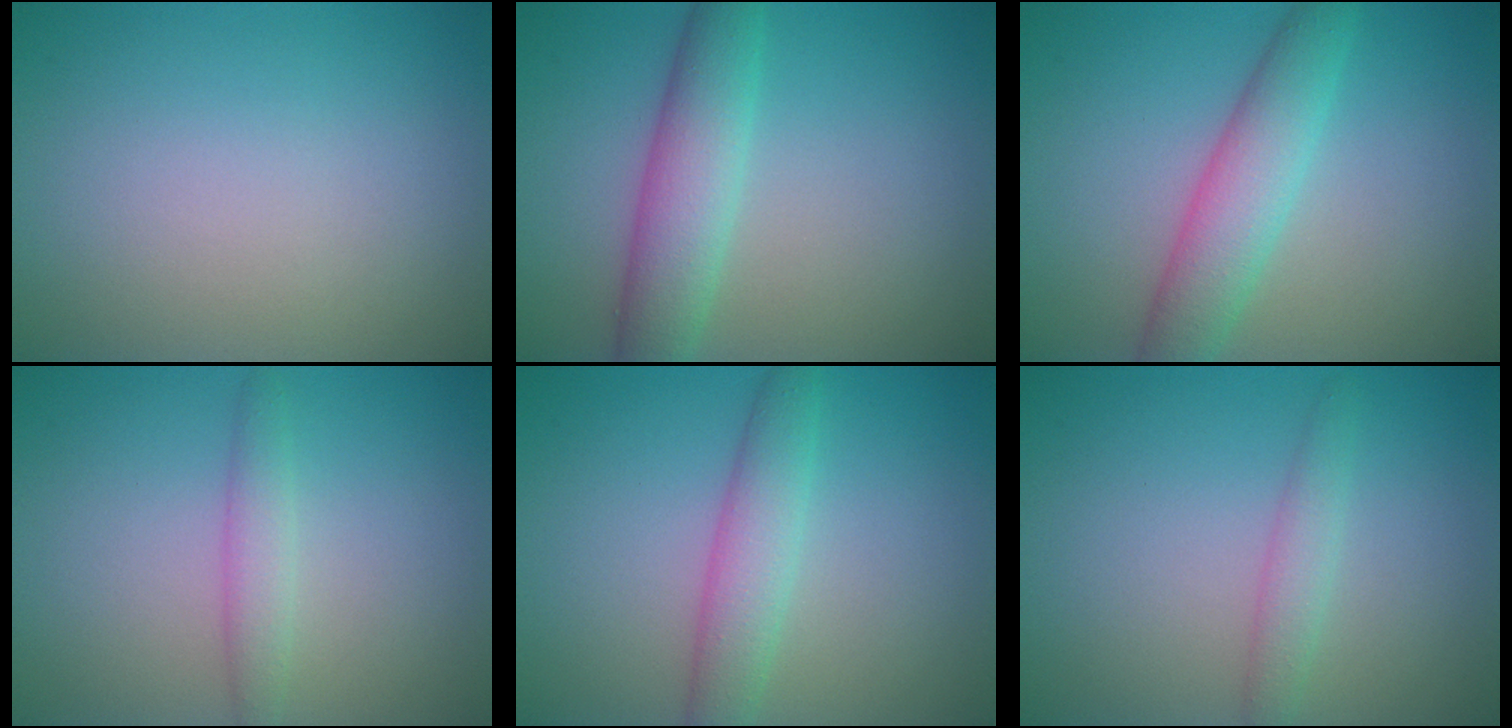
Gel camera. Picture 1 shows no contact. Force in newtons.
{"total": 4.8, "press": 4.8, "slide": 0.2}
{"total": 4.6, "press": 4.6, "slide": 0.1}
{"total": 1.9, "press": 1.9, "slide": 0.0}
{"total": 3.3, "press": 3.3, "slide": 0.1}
{"total": 1.7, "press": 1.7, "slide": 0.1}